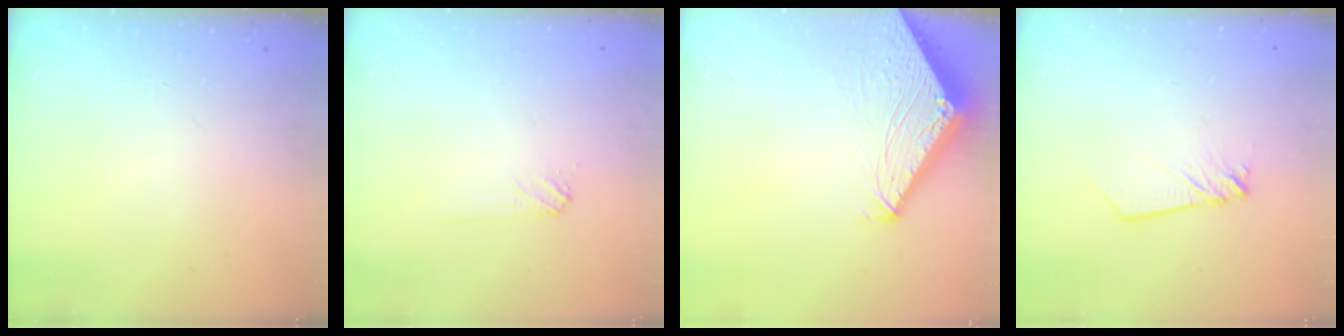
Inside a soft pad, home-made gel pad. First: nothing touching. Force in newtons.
{"total": 4.3, "press": 4.2, "slide": 0.8}
{"total": 4.7, "press": 4.7, "slide": 0.1}
{"total": 2.0, "press": 2.0, "slide": 0.2}